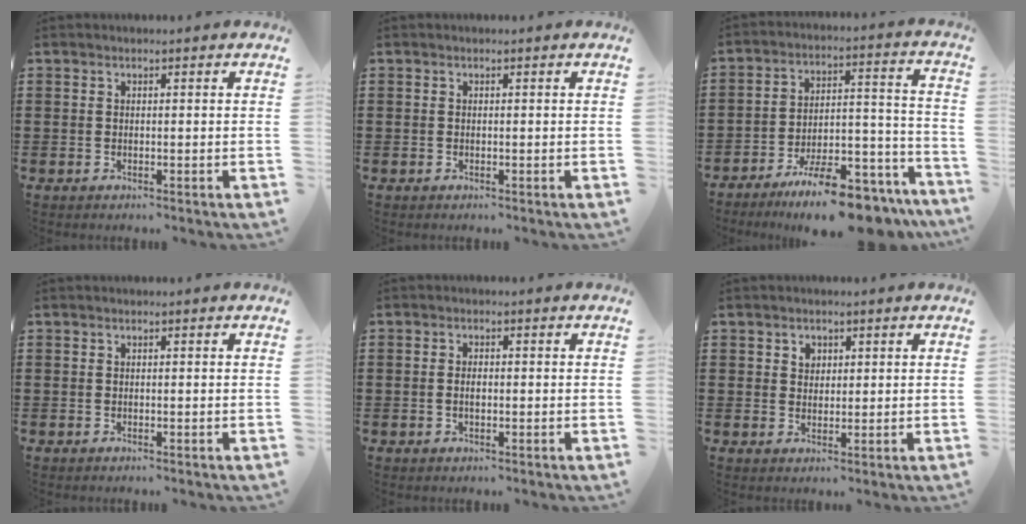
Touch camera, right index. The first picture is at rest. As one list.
[{"total": 0.0}, {"total": 13.6, "force": [-11.2, 2.5, 7.3], "torque": [-0.093, 0.059, -0.195]}, {"total": 0.0}, {"total": 1.6, "force": [-0.2, 0.7, 1.4], "torque": [-0.027, 0.003, -0.005]}, {"total": 1.7, "force": [1.0, 1.2, 0.5], "torque": [-0.015, 0.004, 0.020]}]